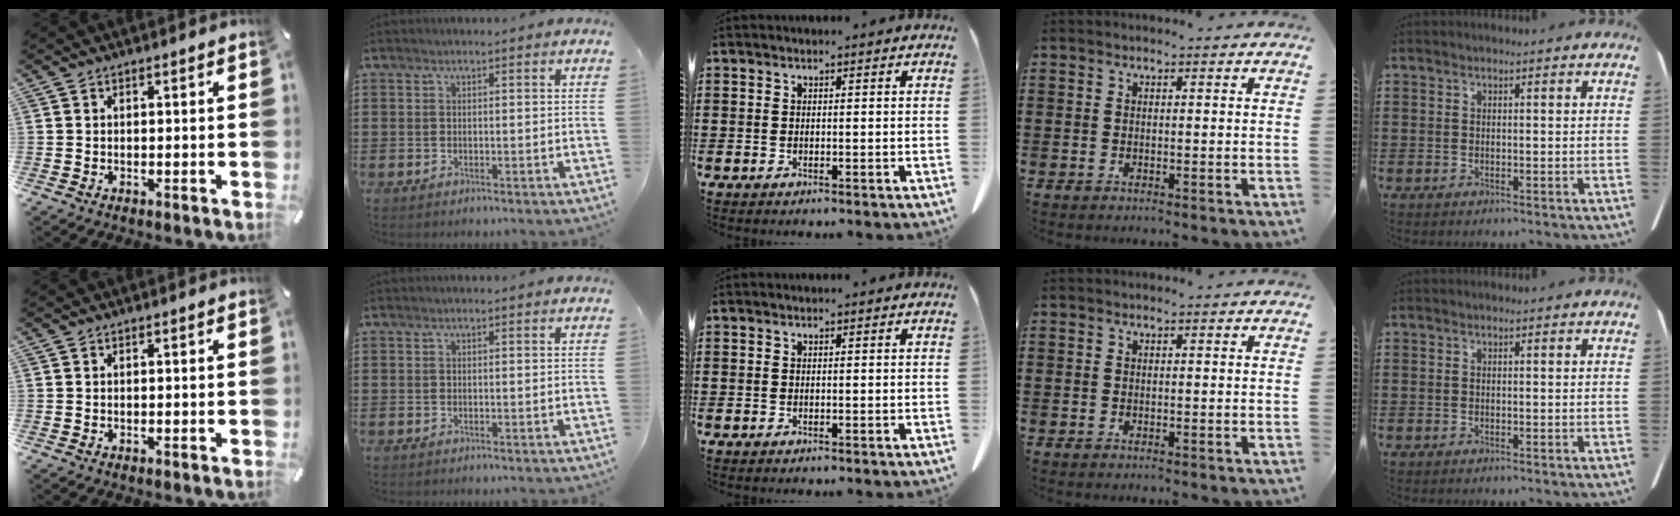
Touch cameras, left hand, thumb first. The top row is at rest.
{}